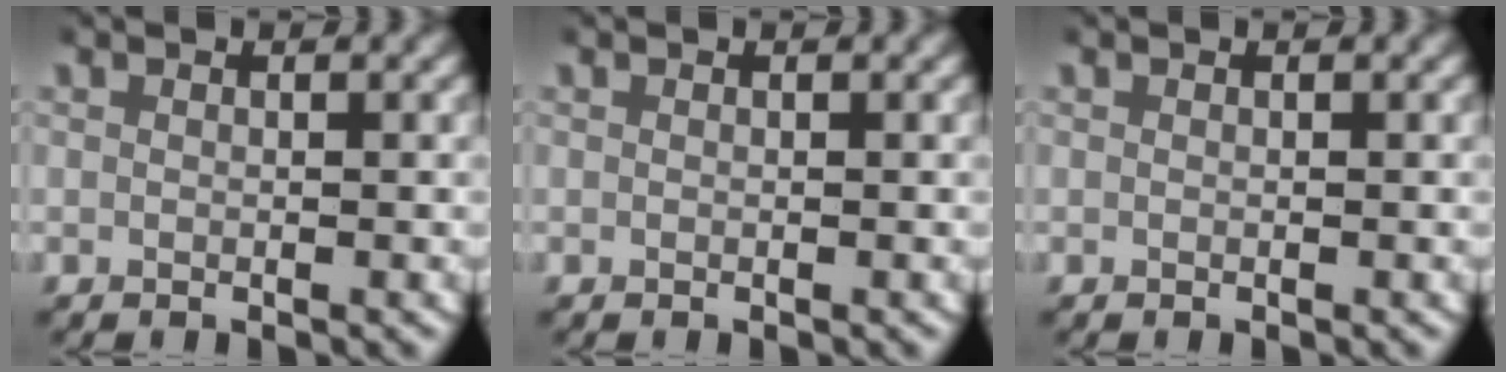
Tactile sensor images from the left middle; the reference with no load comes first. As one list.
[{"total": 0.0}, {"total": 0.0}]